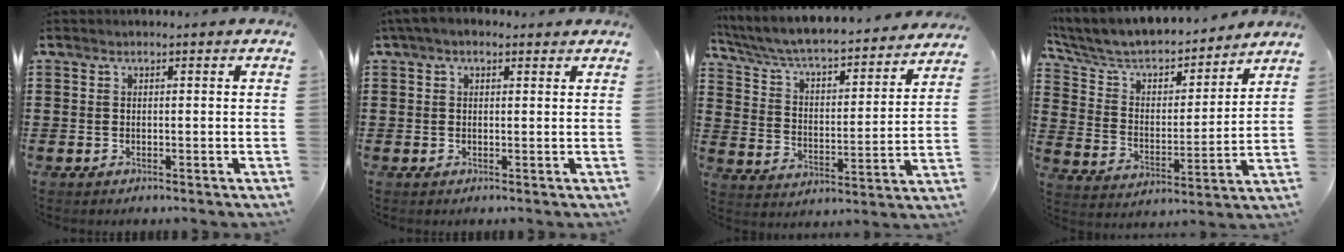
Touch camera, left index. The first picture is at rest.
{"total": 1.9, "force": [1.1, 1.3, 0.9], "torque": [-0.022, 0.009, 0.019]}
{"total": 5.3, "force": [5.0, 0.3, 1.8], "torque": [-0.061, -0.046, 0.077]}
{"total": 5.7, "force": [4.9, 2.2, 1.9], "torque": [-0.064, -0.035, 0.078]}